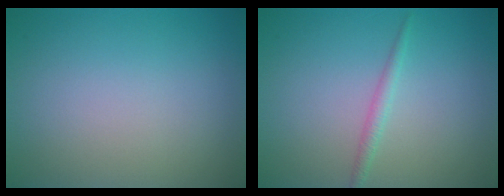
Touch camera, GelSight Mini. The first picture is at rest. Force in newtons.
{"total": 1.1, "press": 1.1, "slide": 0.0}